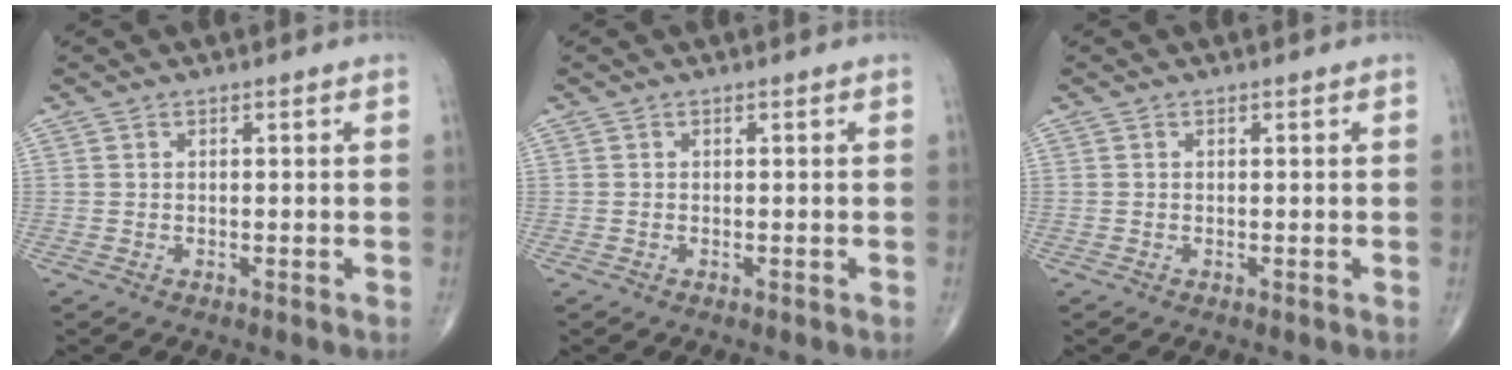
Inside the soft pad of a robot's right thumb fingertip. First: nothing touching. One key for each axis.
{"total": 0.0}
{"total": 0.0}